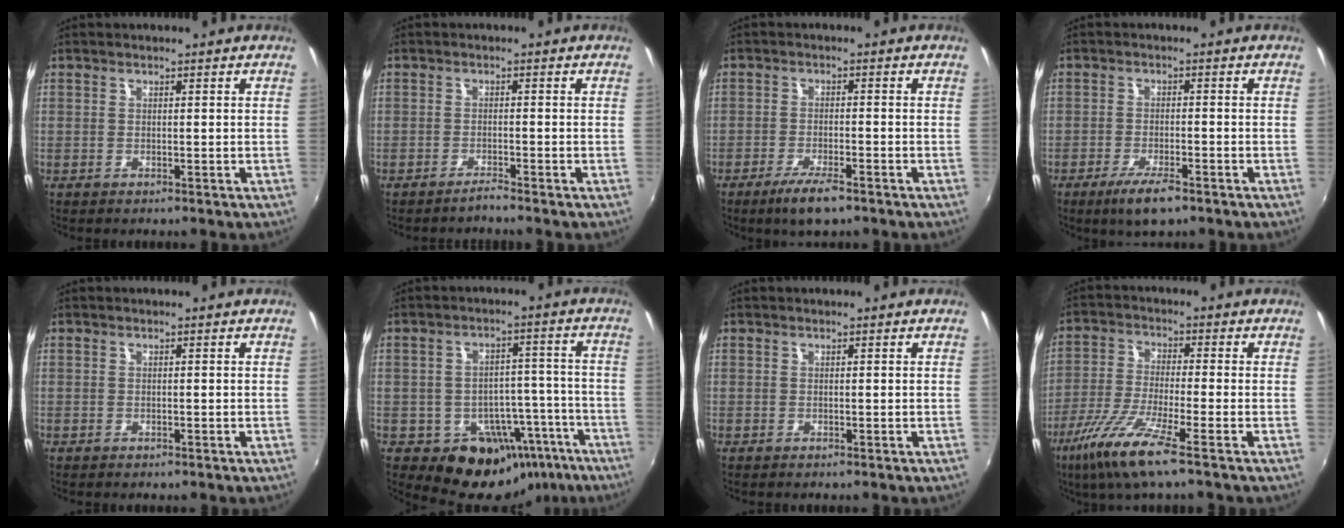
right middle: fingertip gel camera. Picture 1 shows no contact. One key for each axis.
{"total": 1.5, "fx": -1.4, "fy": -0.2, "fz": 0.4, "tx": -0.010, "ty": -0.004, "tz": -0.028}
{"total": 6.0, "fx": -4.1, "fy": 1.4, "fz": 4.1, "tx": -0.096, "ty": -0.015, "tz": -0.072}
{"total": 6.2, "fx": -4.0, "fy": 1.6, "fz": 4.4, "tx": -0.100, "ty": -0.017, "tz": -0.071}
{"total": 0.0}
{"total": 14.1, "fx": -8.6, "fy": 10.1, "fz": 4.9, "tx": -0.072, "ty": 0.038, "tz": -0.081}
{"total": 0.0}
{"total": 10.8, "fx": -6.3, "fy": 0.6, "fz": 8.8, "tx": -0.193, "ty": -0.020, "tz": -0.124}